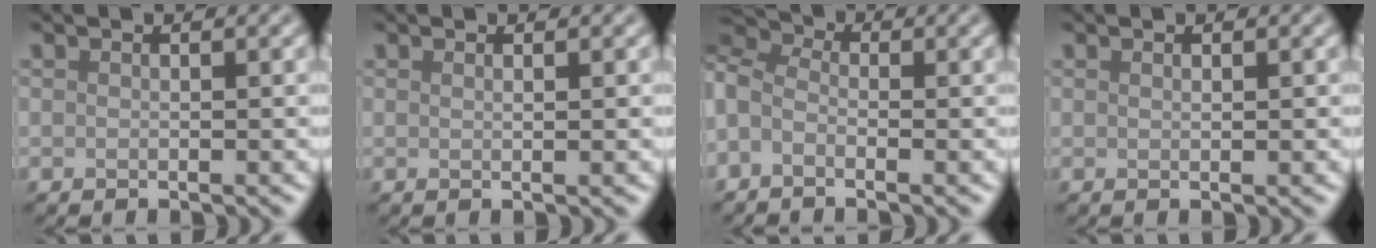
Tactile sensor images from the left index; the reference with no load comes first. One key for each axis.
{"total": 0.8, "fx": 0.3, "fy": 0.3, "fz": 0.7, "tx": -0.006, "ty": 0.002, "tz": 0.002}
{"total": 5.3, "fx": 0.7, "fy": 3.4, "fz": 4.0, "tx": -0.096, "ty": 0.018, "tz": -0.015}
{"total": 0.5, "fx": 0.3, "fy": 0.1, "fz": 0.4, "tx": -0.007, "ty": 0.001, "tz": 0.005}